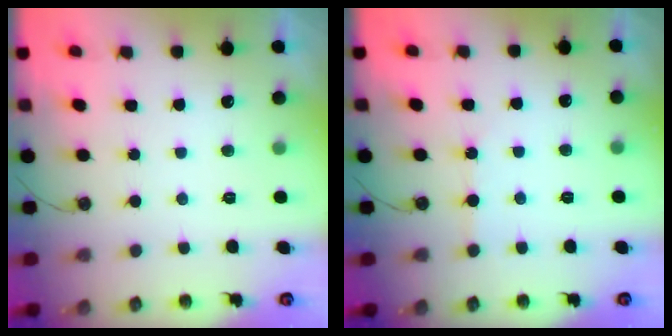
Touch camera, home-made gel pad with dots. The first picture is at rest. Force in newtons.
{"total": 2.8, "press": 2.8, "slide": 0.4}